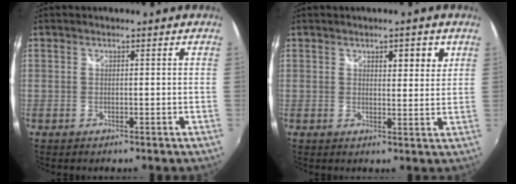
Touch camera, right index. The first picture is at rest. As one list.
[{"total": 4.2, "force": [2.2, 1.6, 3.2], "torque": [-0.040, 0.005, 0.034]}]